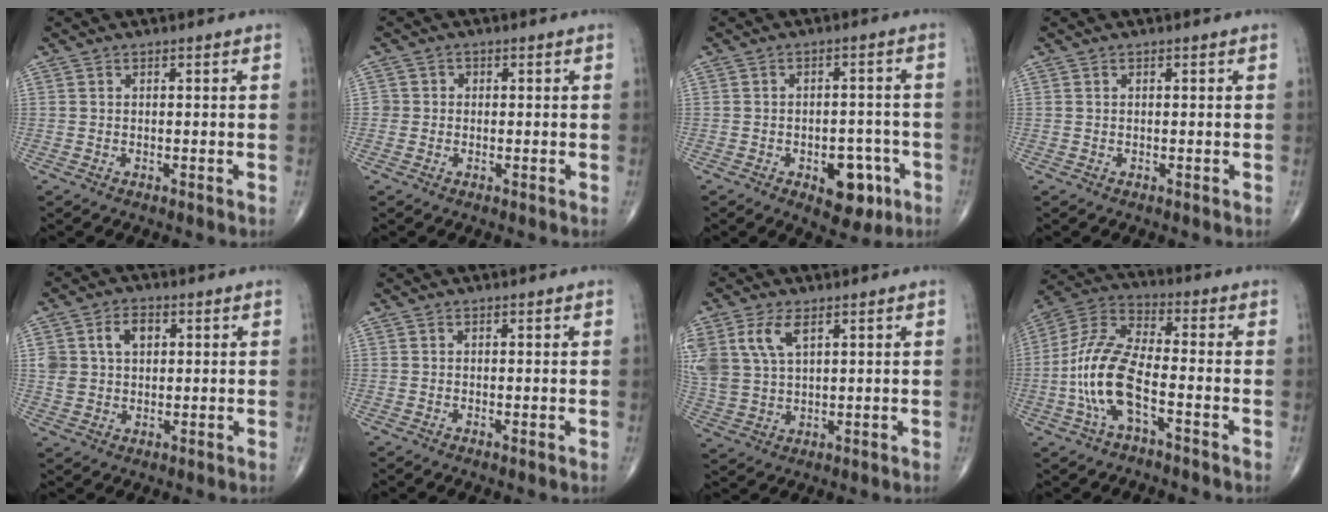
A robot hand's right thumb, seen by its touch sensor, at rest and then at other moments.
{"total": 2.6, "force": [0.1, 2.6, 0.1], "torque": [0.023, 0.008, -0.003]}
{"total": 8.5, "force": [-3.7, 4.8, 5.9], "torque": [-0.044, 0.024, -0.042]}
{"total": 0.0}
{"total": 7.2, "force": [2.1, 5.1, 4.6], "torque": [-0.064, 0.003, 0.041]}
{"total": 0.0}
{"total": 10.3, "force": [4.5, 5.7, 7.2], "torque": [-0.164, -0.003, 0.098]}
{"total": 13.4, "force": [-4.0, 5.2, 11.7], "torque": [-0.251, 0.037, -0.082]}